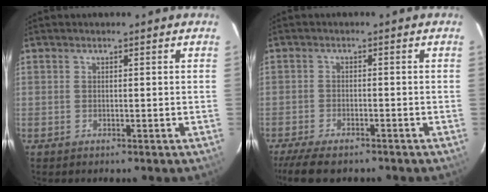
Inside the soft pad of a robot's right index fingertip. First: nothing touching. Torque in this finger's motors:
{"motor_torque": [0.86, -0.74, 0.38, 0.08]}